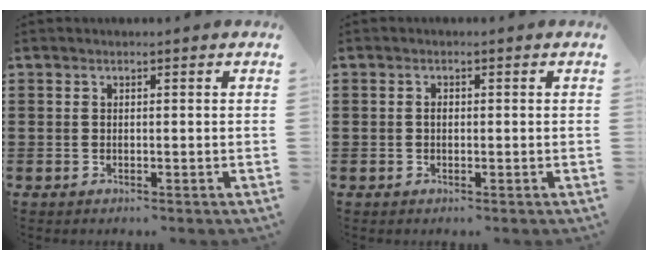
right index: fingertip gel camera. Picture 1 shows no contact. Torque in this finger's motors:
{"motor_torque": [0.45, 0.37, 0.11, 0.04]}